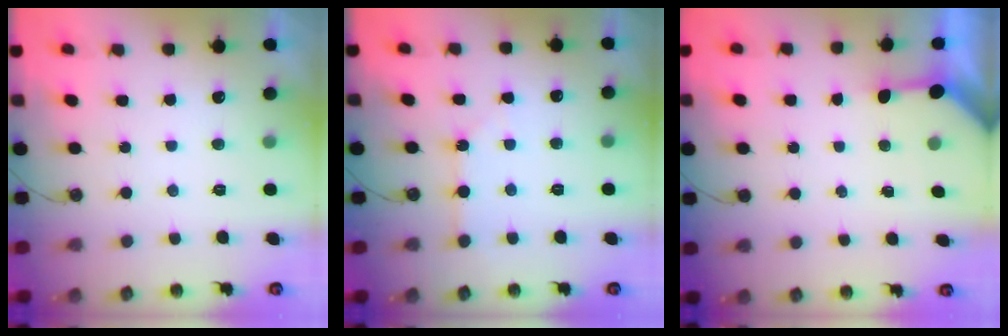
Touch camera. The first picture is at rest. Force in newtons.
{"total": 2.3, "press": 2.2, "slide": 0.4}
{"total": 3.2, "press": 3.2, "slide": 0.3}